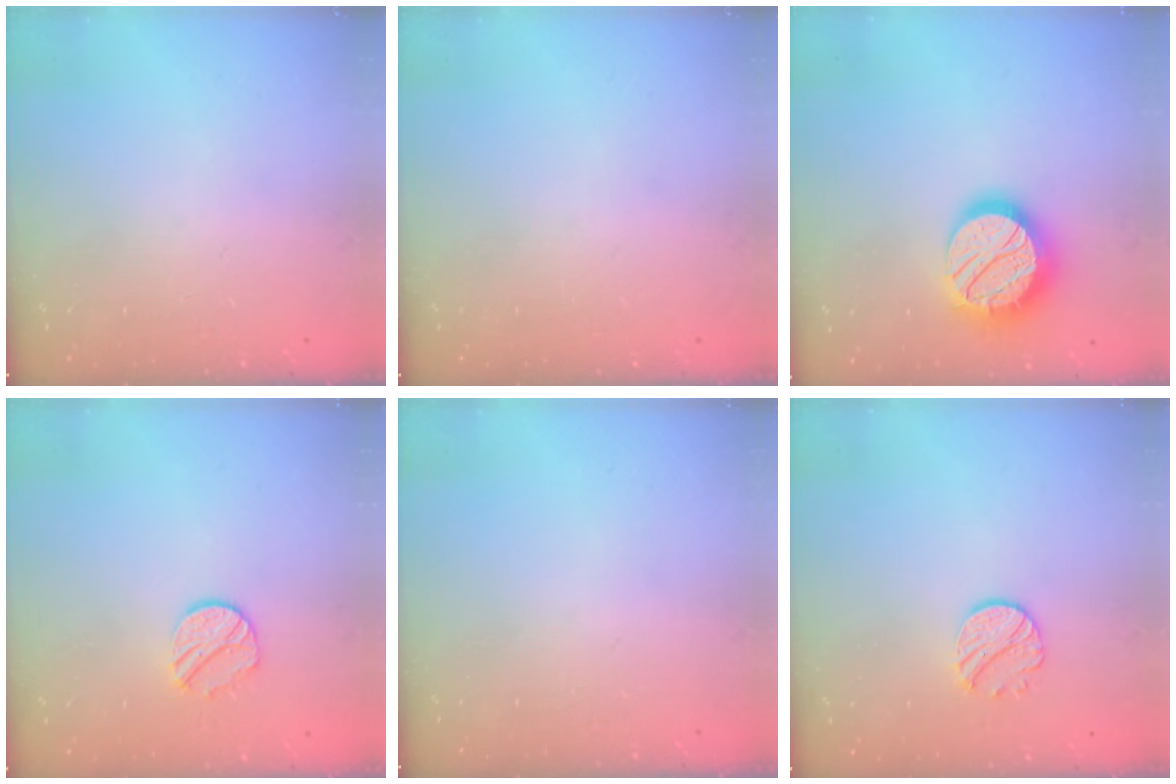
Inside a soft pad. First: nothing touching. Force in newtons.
{"total": 0.0}
{"total": 18.3, "press": 18.2, "slide": 1.0}
{"total": 9.0, "press": 9.0, "slide": 0.2}
{"total": 0.0}
{"total": 8.5, "press": 8.5, "slide": 0.4}